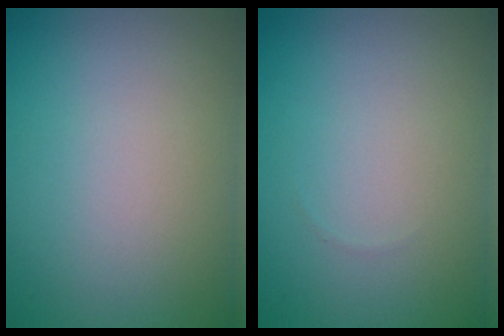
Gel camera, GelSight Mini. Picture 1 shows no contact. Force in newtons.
{"total": 0.0}